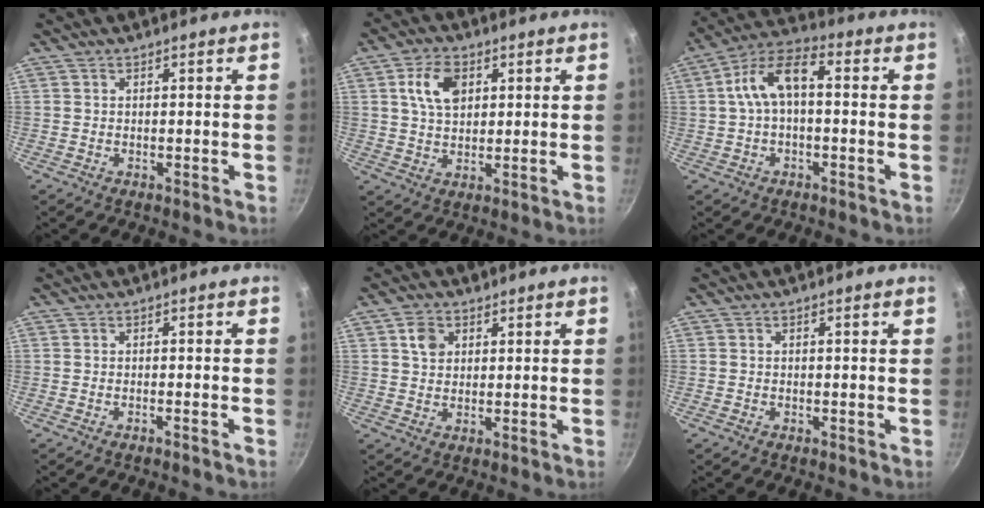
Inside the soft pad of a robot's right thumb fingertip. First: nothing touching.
{"total": 8.0, "force": [2.5, 5.2, 5.5], "torque": [-0.085, 0.000, 0.043]}
{"total": 10.1, "force": [0.5, 5.3, 8.6], "torque": [-0.149, 0.041, 0.002]}
{"total": 0.7, "force": [-0.5, -0.1, 0.4], "torque": [-0.022, 0.008, -0.008]}
{"total": 3.9, "force": [1.7, 3.0, 1.8], "torque": [-0.016, -0.003, 0.030]}
{"total": 0.0}